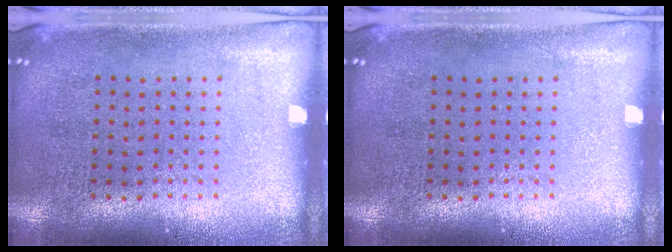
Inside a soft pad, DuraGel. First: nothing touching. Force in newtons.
{"total": 0.0}